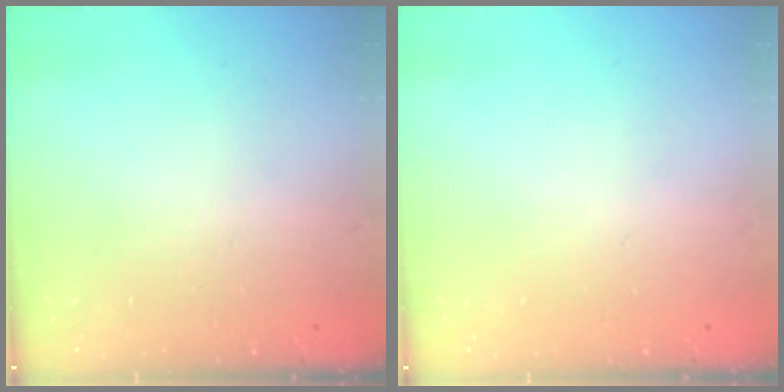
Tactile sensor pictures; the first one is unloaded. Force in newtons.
{"total": 0.0}